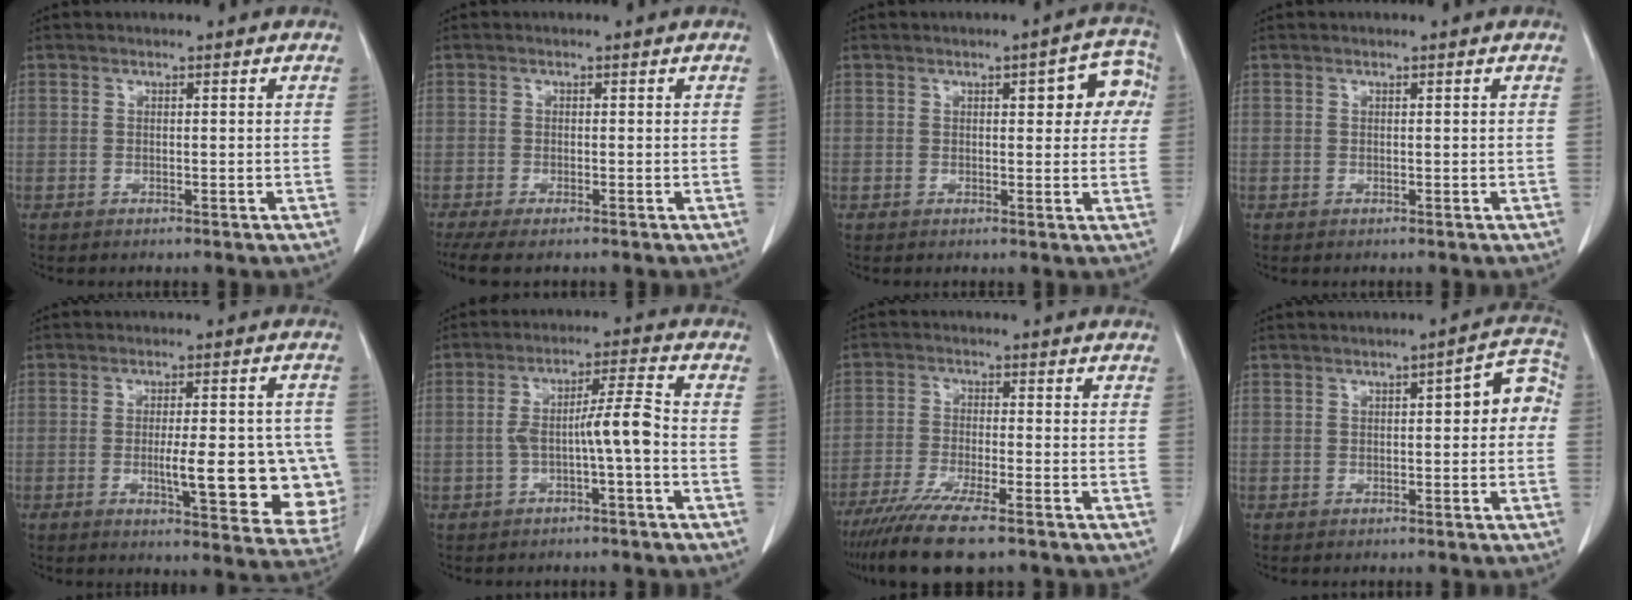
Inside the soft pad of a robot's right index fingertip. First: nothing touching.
{"total": 3.9, "force": [-2.7, 0.9, 2.6], "torque": [-0.051, -0.008, -0.048]}
{"total": 6.8, "force": [1.9, 2.4, 6.0], "torque": [-0.056, 0.021, 0.016]}
{"total": 0.0}
{"total": 14.7, "force": [-2.6, 3.6, 14.0], "torque": [-0.122, 0.008, -0.018]}
{"total": 6.4, "force": [-1.5, 0.1, 6.2], "torque": [-0.113, 0.022, -0.022]}
{"total": 10.9, "force": [-8.2, 1.1, 7.0], "torque": [-0.117, -0.025, -0.135]}
{"total": 6.0, "force": [0.5, 1.9, 5.7], "torque": [-0.059, 0.032, 0.001]}